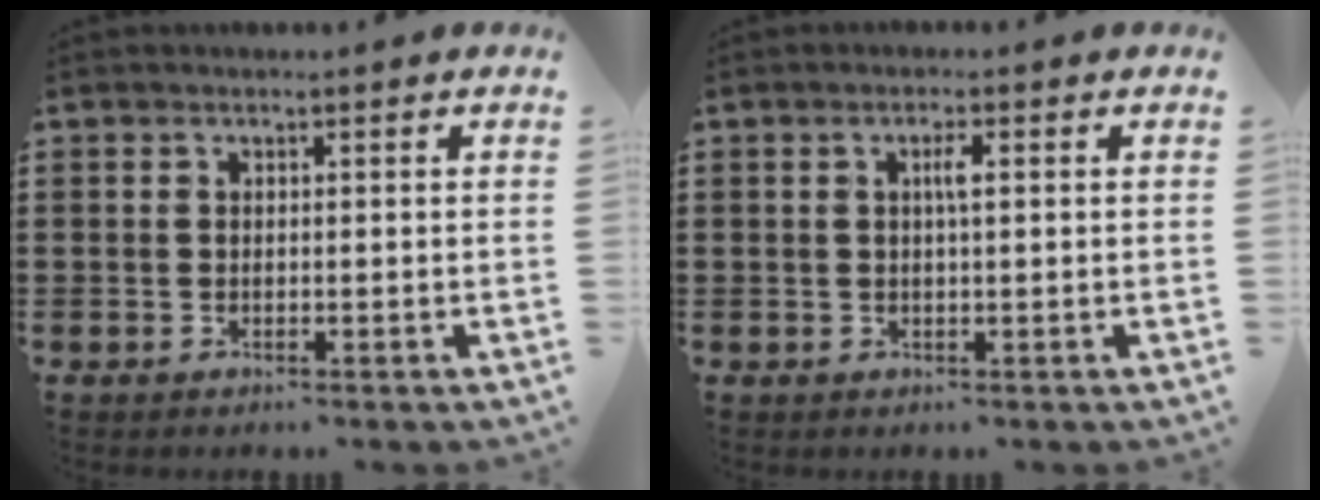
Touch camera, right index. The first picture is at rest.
{"total": 1.8, "force": [0.3, 0.2, 1.8], "torque": [-0.035, 0.002, 0.003]}